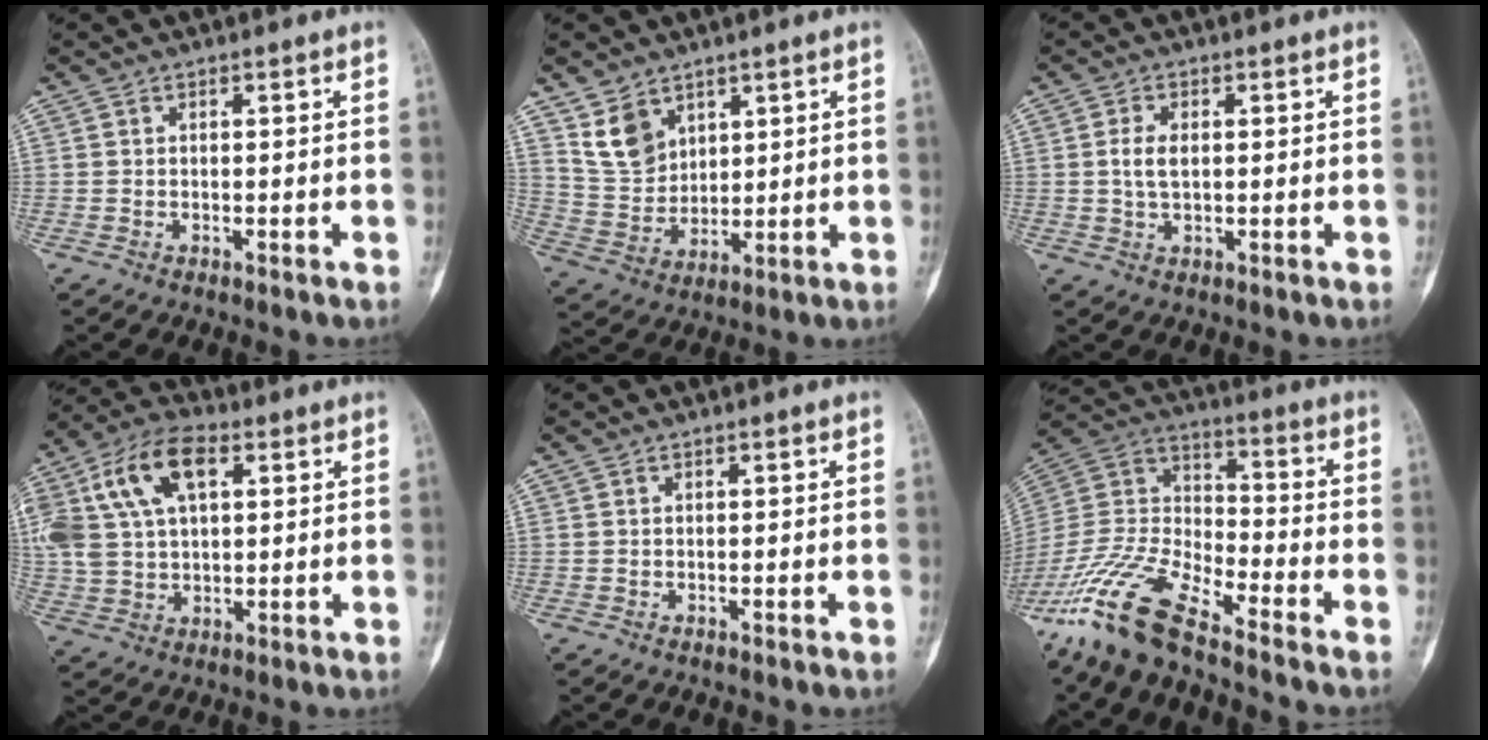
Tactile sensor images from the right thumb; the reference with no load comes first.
{"total": 8.3, "force": [5.0, 5.7, 3.4], "torque": [-0.048, -0.028, 0.112]}
{"total": 3.6, "force": [0.4, 2.0, 2.9], "torque": [-0.062, 0.000, 0.008]}
{"total": 17.4, "force": [5.6, 10.4, 12.8], "torque": [-0.265, 0.018, 0.100]}
{"total": 0.0}
{"total": 15.6, "force": [-12.2, 3.5, 9.1], "torque": [-0.193, 0.054, -0.244]}